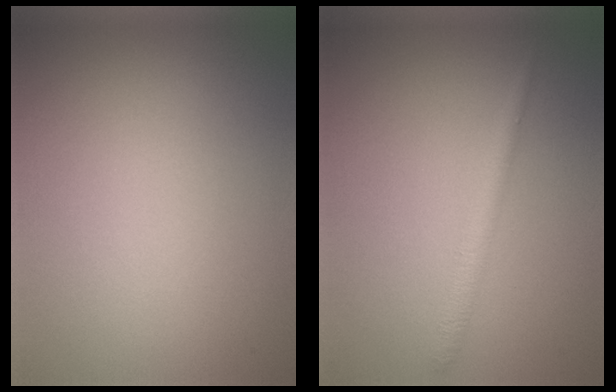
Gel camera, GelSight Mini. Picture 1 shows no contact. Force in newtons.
{"total": 1.8, "press": 1.8, "slide": 0.1}